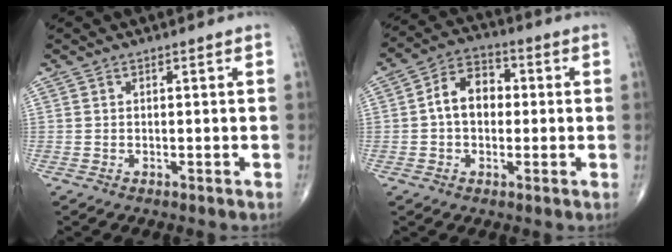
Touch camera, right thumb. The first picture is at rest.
{"total": 8.5, "force": [0.3, 6.1, 6.0], "torque": [-0.078, 0.026, -0.006]}